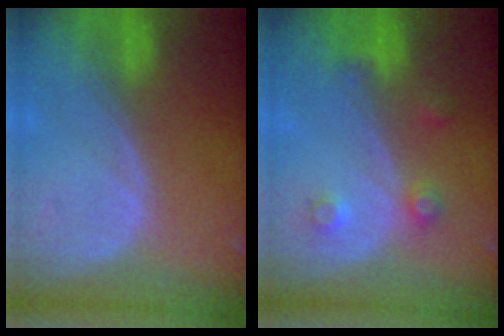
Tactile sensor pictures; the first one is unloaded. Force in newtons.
{"total": 3.7, "press": 3.4, "slide": 1.4}